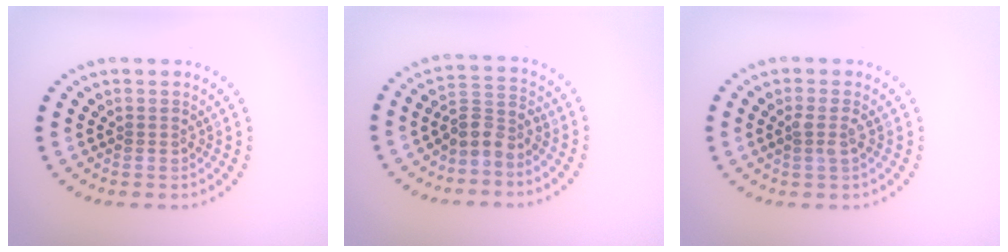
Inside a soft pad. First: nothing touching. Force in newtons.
{"total": 2.6, "press": 2.0, "slide": 1.7}
{"total": 1.1, "press": 1.0, "slide": 0.5}